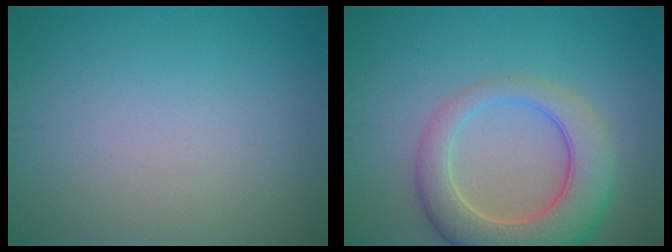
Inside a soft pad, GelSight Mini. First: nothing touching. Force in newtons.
{"total": 7.3, "press": 7.2, "slide": 0.9}